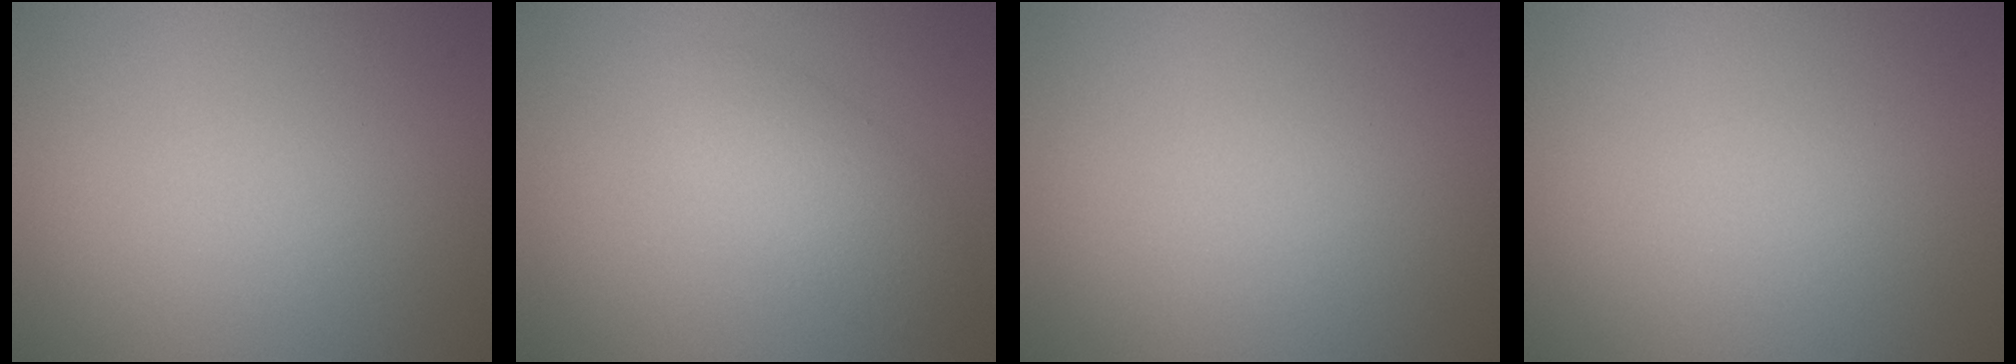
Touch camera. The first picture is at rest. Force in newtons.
{"total": 2.8, "press": 2.8, "slide": 0.1}
{"total": 0.0}
{"total": 0.0}